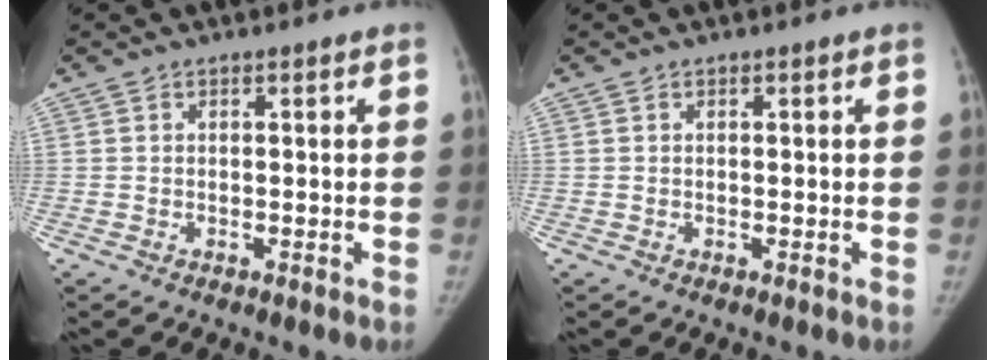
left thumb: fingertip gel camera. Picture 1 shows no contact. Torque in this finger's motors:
{"motor_torque": [-0.09, 0.14, 0.22, -0.23, 0.00]}